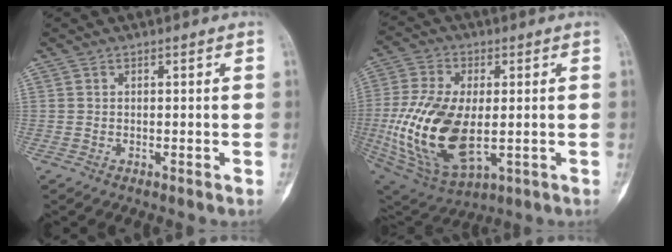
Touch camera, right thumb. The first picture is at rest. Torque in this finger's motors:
{"motor_torque": [2.06, 1.57, 1.19, -1.37, 0.58]}